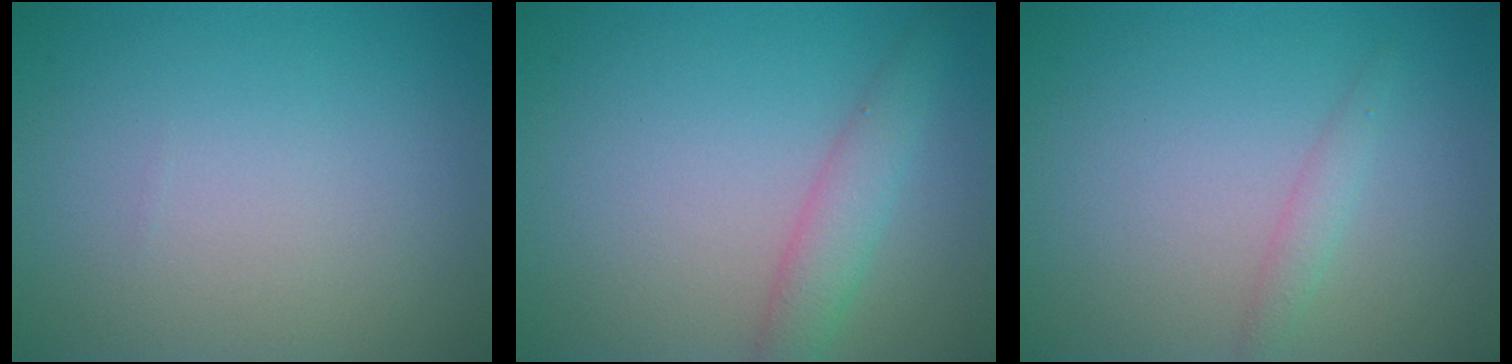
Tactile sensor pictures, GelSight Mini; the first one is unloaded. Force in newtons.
{"total": 2.7, "press": 2.7, "slide": 0.2}
{"total": 1.2, "press": 1.2, "slide": 0.1}